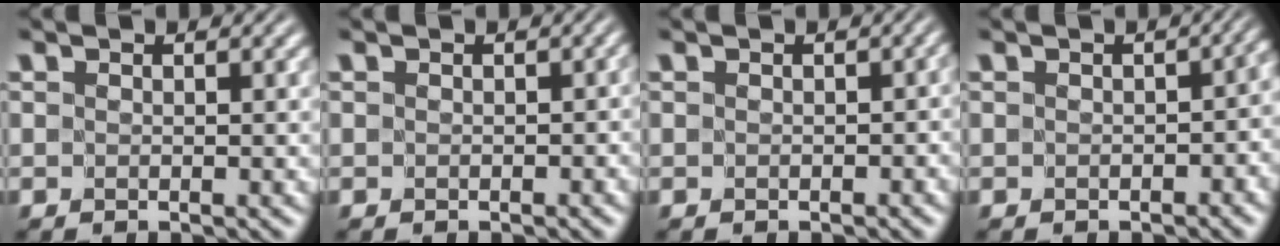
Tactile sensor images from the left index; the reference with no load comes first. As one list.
[{"total": 0.7, "force": [-0.4, 0.5, 0.3], "torque": [0.004, 0.003, 0.001]}, {"total": 1.0, "force": [-0.5, 0.7, 0.6], "torque": [0.002, 0.002, 0.001]}, {"total": 3.7, "force": [-0.7, 2.4, 2.7], "torque": [-0.003, 0.000, -0.001]}]